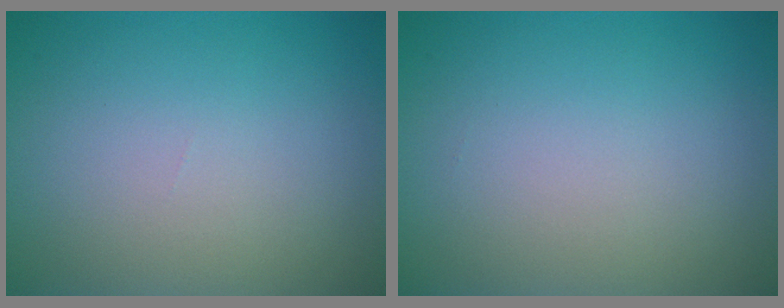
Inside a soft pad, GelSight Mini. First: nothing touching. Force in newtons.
{"total": 0.0}